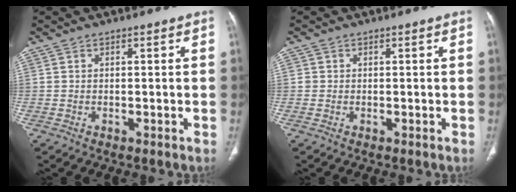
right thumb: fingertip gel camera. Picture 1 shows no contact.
{"total": 0.8, "force": [0.0, 0.8, 0.1], "torque": [0.005, 0.004, 0.001]}